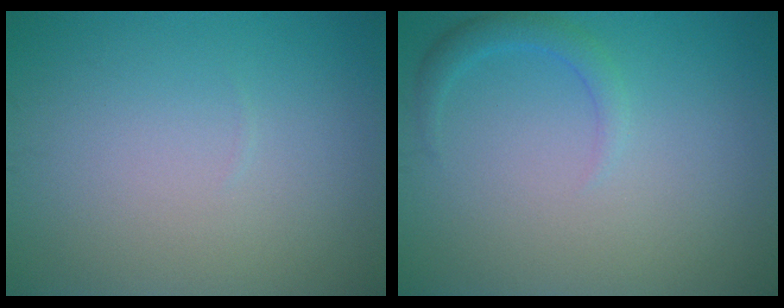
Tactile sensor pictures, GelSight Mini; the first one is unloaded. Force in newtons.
{"total": 1.6, "press": 1.6, "slide": 0.1}